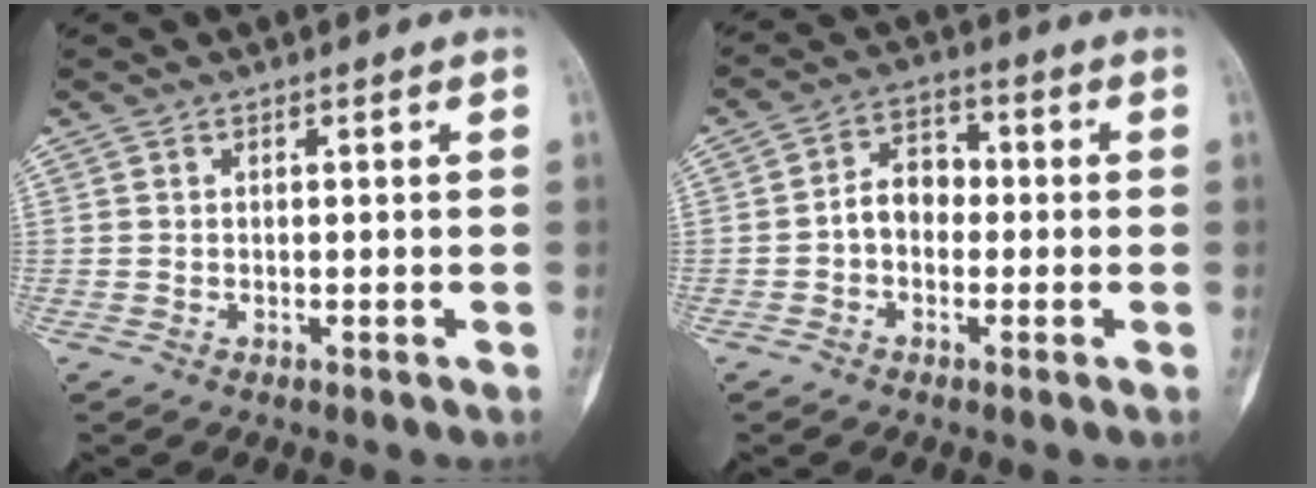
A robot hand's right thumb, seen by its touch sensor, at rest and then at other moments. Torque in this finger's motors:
{"motor_torque": [0.98, 0.84, 0.35, -0.17, 0.00]}